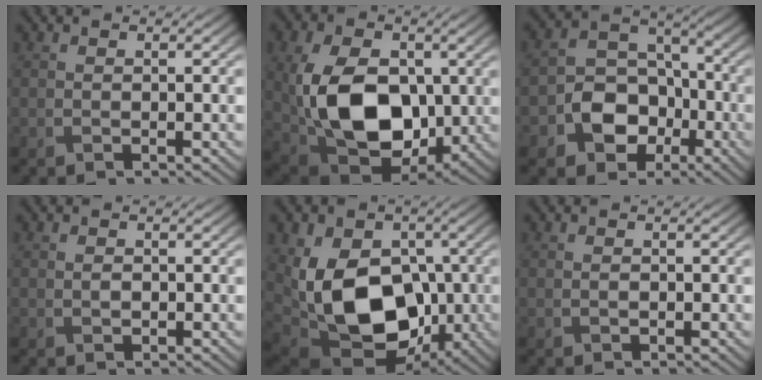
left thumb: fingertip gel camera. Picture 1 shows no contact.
{"total": 15.6, "force": [-0.2, 10.4, 11.7], "torque": [-0.243, -0.016, 0.002]}
{"total": 8.5, "force": [-3.5, 6.4, 4.4], "torque": [-0.081, -0.006, -0.072]}
{"total": 1.0, "force": [0.0, 0.7, 0.7], "torque": [-0.014, -0.001, 0.000]}
{"total": 15.7, "force": [-1.8, 10.8, 11.2], "torque": [-0.211, -0.024, -0.037]}
{"total": 0.6, "force": [0.0, 0.4, 0.5], "torque": [-0.010, -0.002, 0.001]}